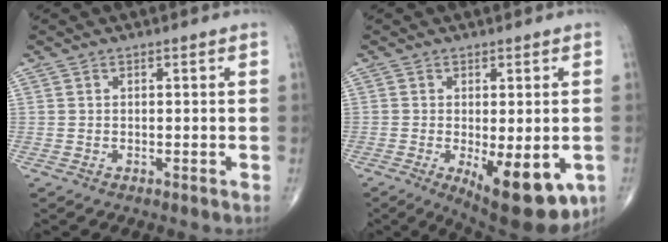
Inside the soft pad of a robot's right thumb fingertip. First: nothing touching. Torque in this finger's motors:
{"motor_torque": [0.53, 1.30, 0.21, -0.29, 0.08]}